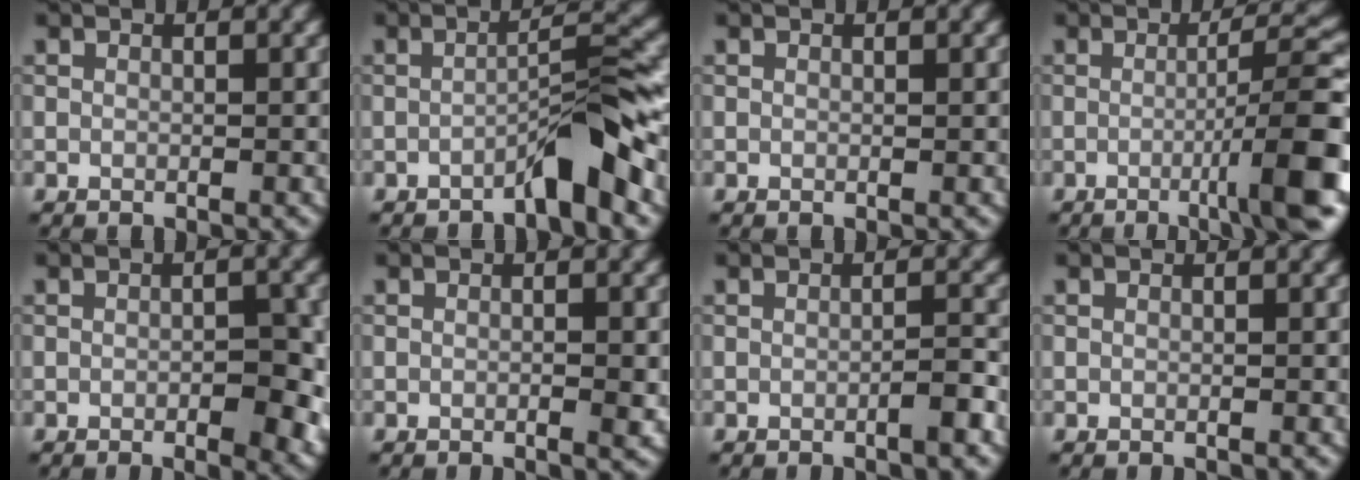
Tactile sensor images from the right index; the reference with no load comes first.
{"total": 4.1, "force": [-2.6, 0.2, 3.2], "torque": [-0.048, 0.023, -0.050]}
{"total": 0.0}
{"total": 9.1, "force": [-2.5, 1.2, 8.6], "torque": [-0.111, 0.013, -0.044]}
{"total": 5.0, "force": [-1.5, 1.7, 4.5], "torque": [-0.060, -0.002, -0.017]}
{"total": 1.2, "force": [-0.3, 0.1, 1.1], "torque": [-0.018, 0.000, -0.005]}
{"total": 1.7, "force": [-0.8, 0.1, 1.4], "torque": [-0.021, 0.005, -0.015]}
{"total": 0.0}